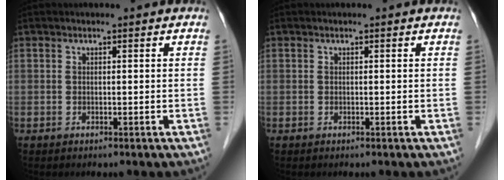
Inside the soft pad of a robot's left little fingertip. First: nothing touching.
{"total": 0.0}